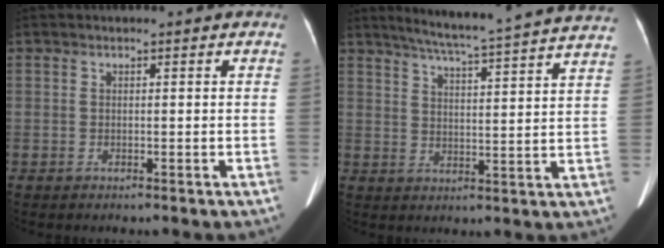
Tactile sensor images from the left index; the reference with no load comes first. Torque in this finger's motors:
{"motor_torque": [0.11, -0.54, 0.02, 0.05]}